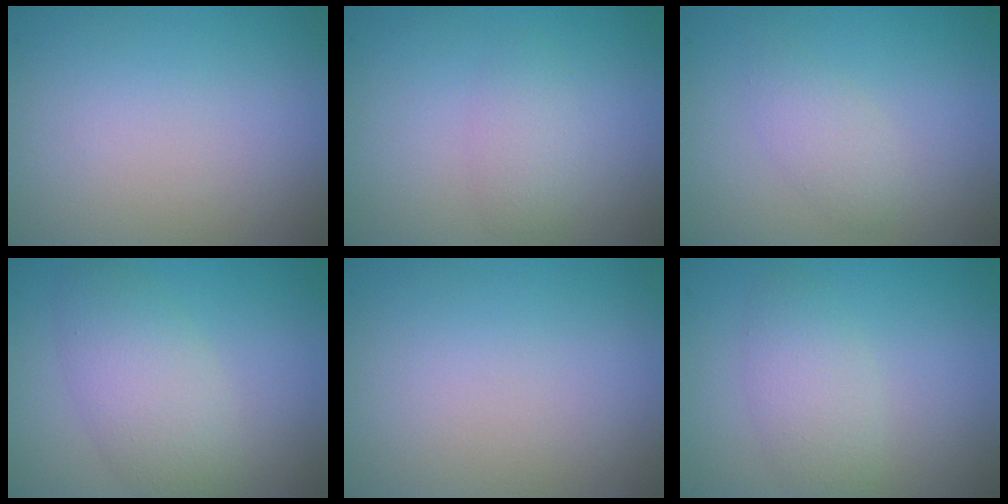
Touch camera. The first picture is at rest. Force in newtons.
{"total": 1.9, "press": 1.9, "slide": 0.1}
{"total": 1.8, "press": 1.8, "slide": 0.1}
{"total": 4.6, "press": 4.6, "slide": 0.2}
{"total": 0.0}
{"total": 2.9, "press": 2.9, "slide": 0.1}